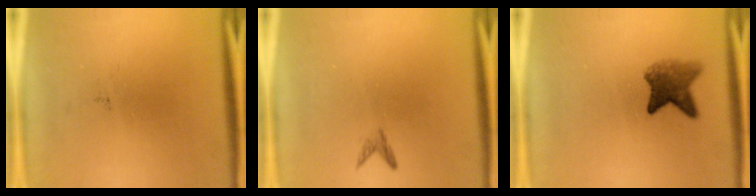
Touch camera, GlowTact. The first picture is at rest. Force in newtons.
{"total": 0.8}
{"total": 4.7}